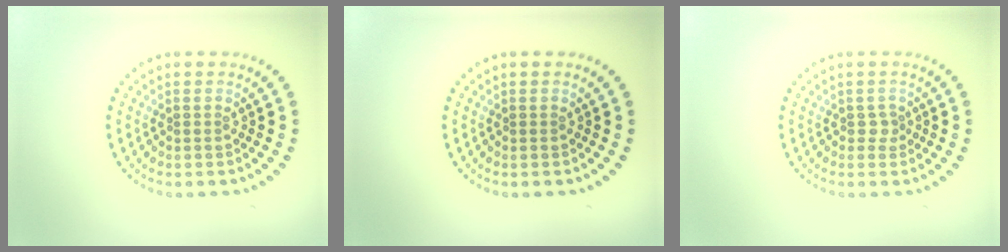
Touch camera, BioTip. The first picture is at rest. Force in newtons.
{"total": 0.0}
{"total": 0.9, "press": 0.6, "slide": 0.7}